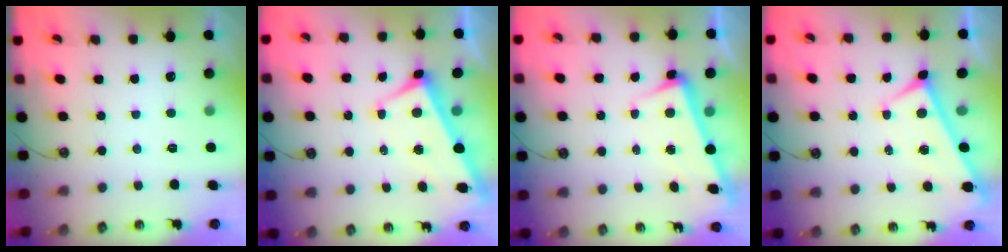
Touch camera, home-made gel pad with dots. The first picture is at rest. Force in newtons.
{"total": 2.7, "press": 2.5, "slide": 0.9}
{"total": 3.3, "press": 3.1, "slide": 1.1}
{"total": 0.0}